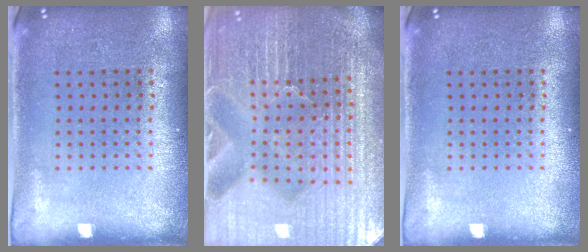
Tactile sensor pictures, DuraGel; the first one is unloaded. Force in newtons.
{"total": 6.5, "press": 5.8, "slide": 3.0}
{"total": 0.0}